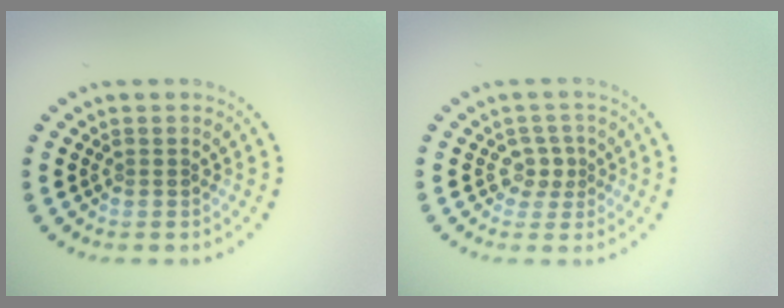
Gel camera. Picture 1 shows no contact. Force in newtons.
{"total": 1.6, "press": 1.3, "slide": 1.0}